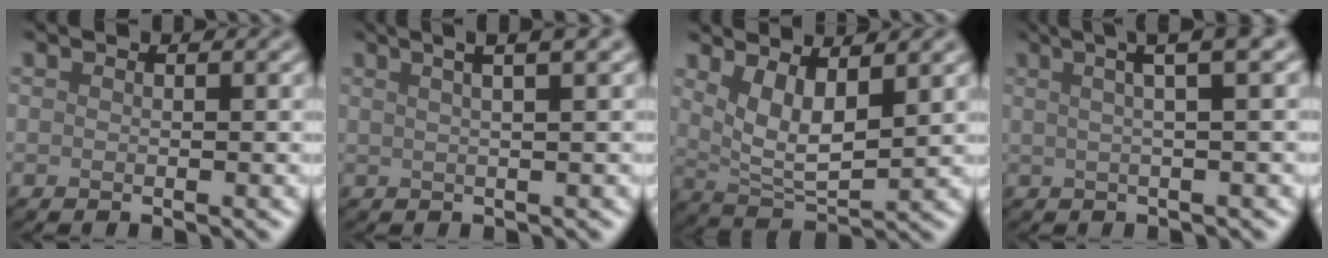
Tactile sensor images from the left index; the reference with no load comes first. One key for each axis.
{"total": 5.7, "fx": 3.3, "fy": 2.1, "fz": 4.2, "tx": -0.030, "ty": 0.039, "tz": 0.013}
{"total": 4.5, "fx": 2.0, "fy": 1.6, "fz": 3.7, "tx": -0.079, "ty": -0.013, "tz": 0.043}
{"total": 5.0, "fx": 2.3, "fy": 1.1, "fz": 4.3, "tx": -0.051, "ty": 0.019, "tz": 0.019}